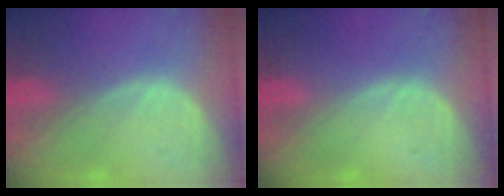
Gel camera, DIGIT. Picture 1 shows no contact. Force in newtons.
{"total": 0.0}